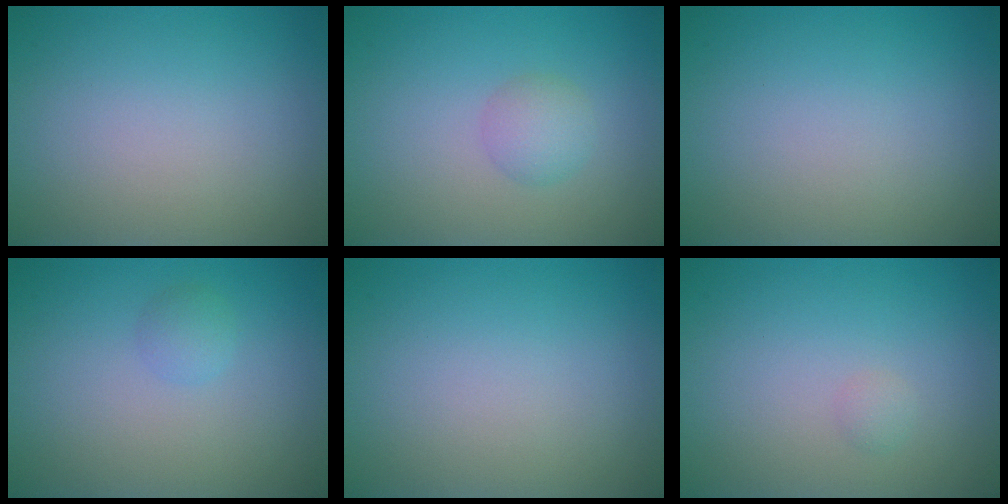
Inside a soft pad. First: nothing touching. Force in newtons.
{"total": 1.9, "press": 1.9, "slide": 0.0}
{"total": 0.0}
{"total": 1.1, "press": 1.1, "slide": 0.0}
{"total": 0.0}
{"total": 0.6, "press": 0.6, "slide": 0.1}